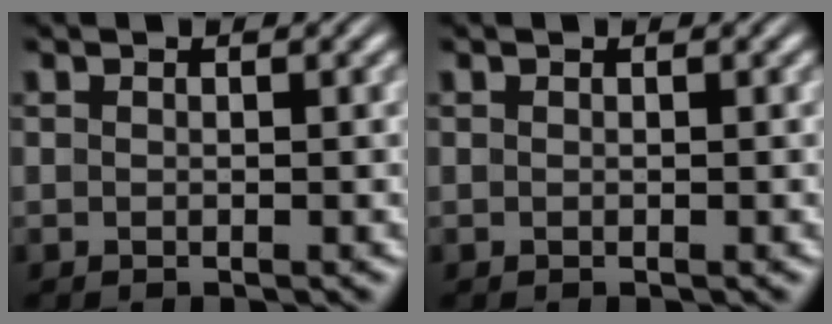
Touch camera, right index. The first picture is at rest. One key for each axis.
{"total": 0.0}